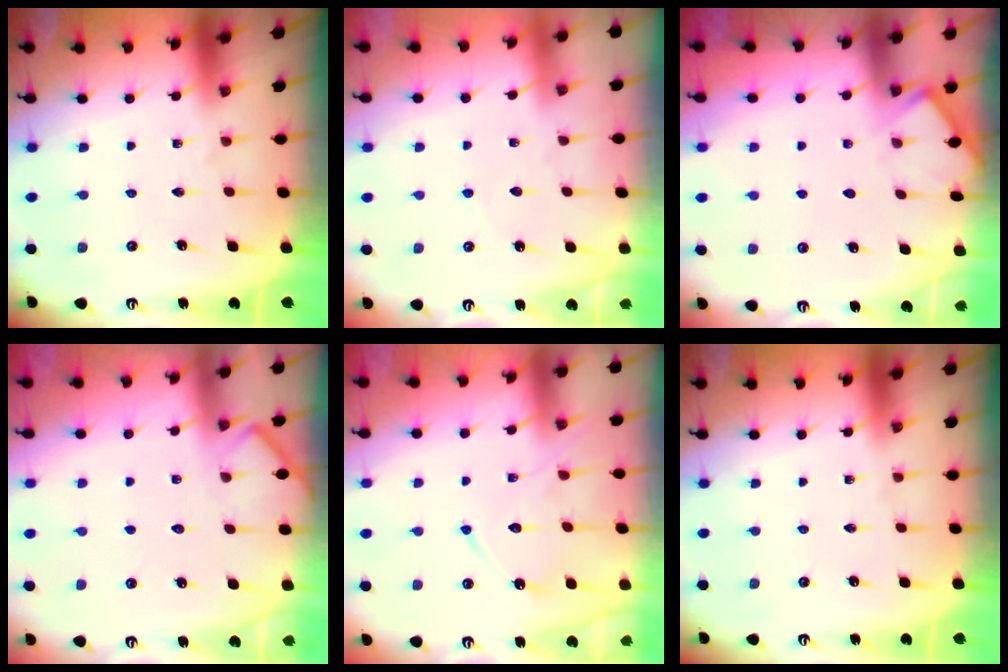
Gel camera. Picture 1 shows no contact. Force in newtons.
{"total": 1.8, "press": 1.8, "slide": 0.2}
{"total": 3.7, "press": 3.7, "slide": 0.4}
{"total": 4.6, "press": 4.6, "slide": 0.6}
{"total": 12.1, "press": 12.1, "slide": 0.5}
{"total": 0.0}